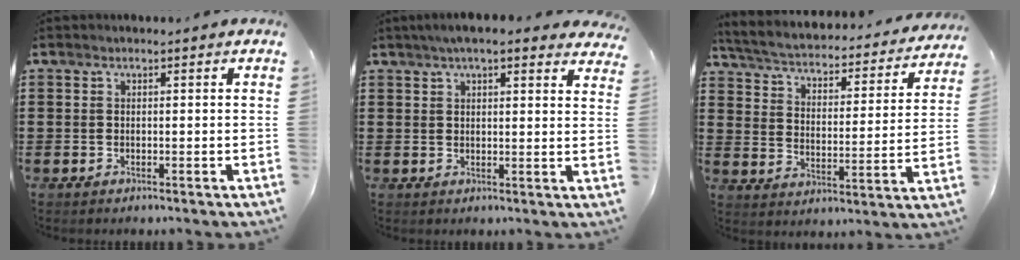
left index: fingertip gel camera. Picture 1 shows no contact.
{"total": 4.6, "force": [3.8, 0.8, 2.5], "torque": [-0.059, 0.001, 0.069]}
{"total": 2.9, "force": [2.7, 0.3, 1.0], "torque": [-0.037, -0.026, 0.035]}